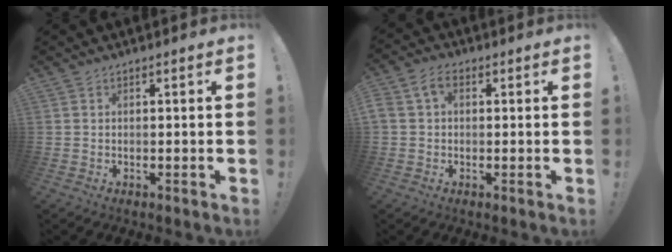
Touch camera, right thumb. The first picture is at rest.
{"total": 5.5, "force": [1.5, 3.7, 3.8], "torque": [-0.078, 0.007, 0.030]}